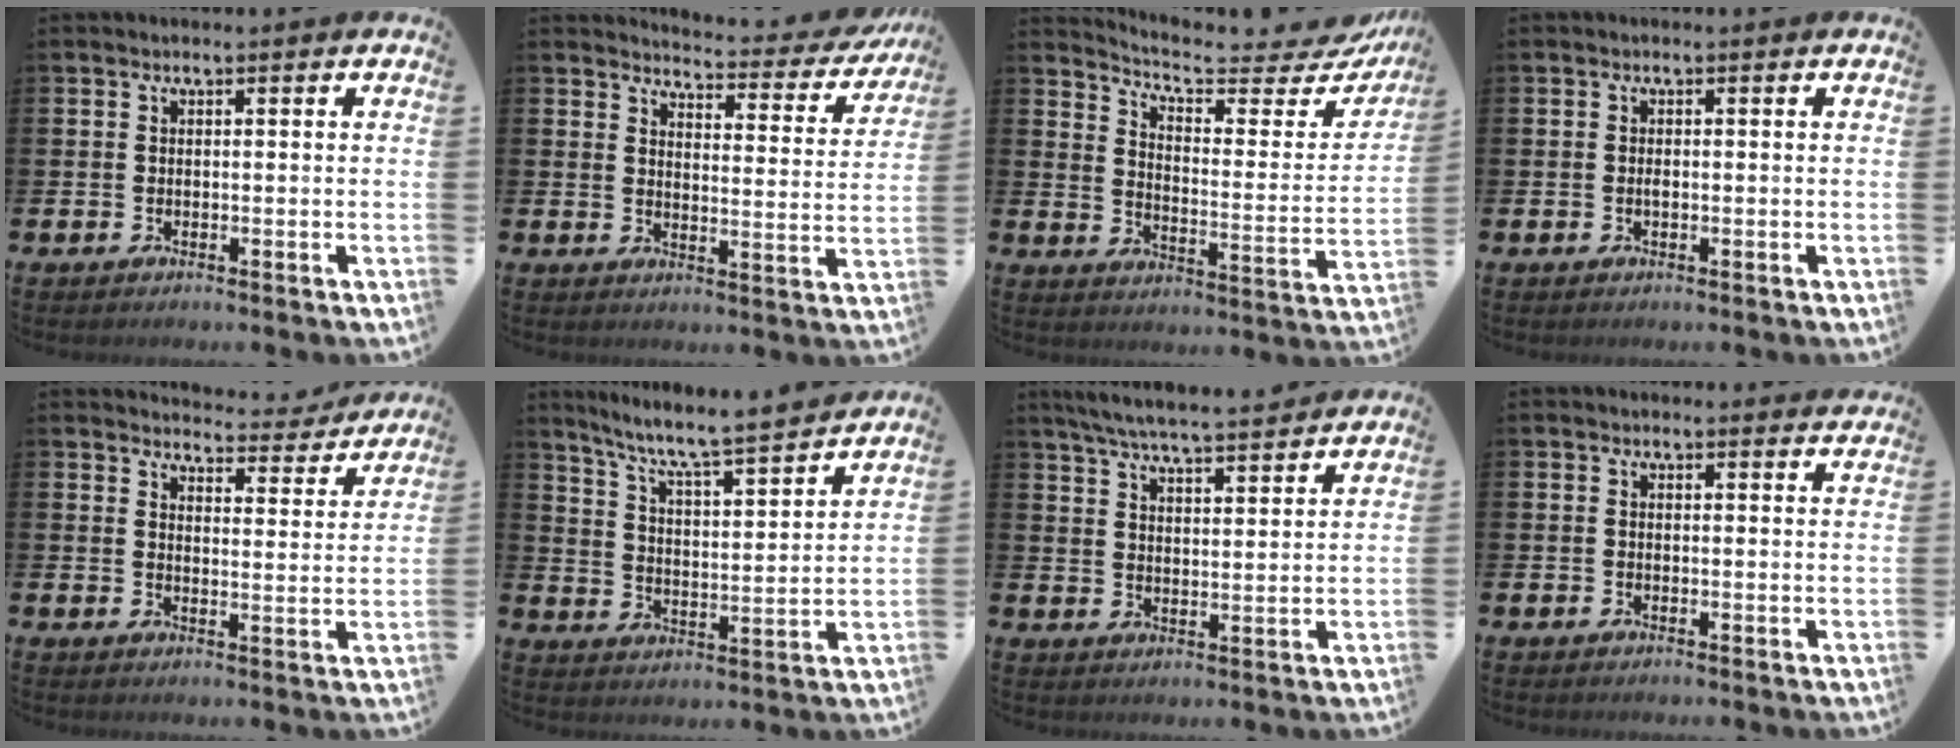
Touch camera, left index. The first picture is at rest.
{"total": 3.6, "force": [3.4, 0.7, 0.8], "torque": [-0.020, -0.035, 0.051]}
{"total": 6.5, "force": [5.9, 1.4, 2.5], "torque": [-0.064, -0.050, 0.094]}
{"total": 0.6, "force": [-0.1, 0.2, 0.6], "torque": [-0.013, 0.001, -0.003]}
{"total": 4.2, "force": [4.1, 0.7, 0.3], "torque": [-0.009, -0.035, 0.067]}
{"total": 7.5, "force": [7.0, 0.1, 2.8], "torque": [-0.086, -0.059, 0.116]}
{"total": 6.2, "force": [5.9, 0.2, 1.7], "torque": [-0.055, -0.034, 0.106]}
{"total": 0.7, "force": [0.7, 0.1, 0.1], "torque": [0.008, -0.003, 0.012]}